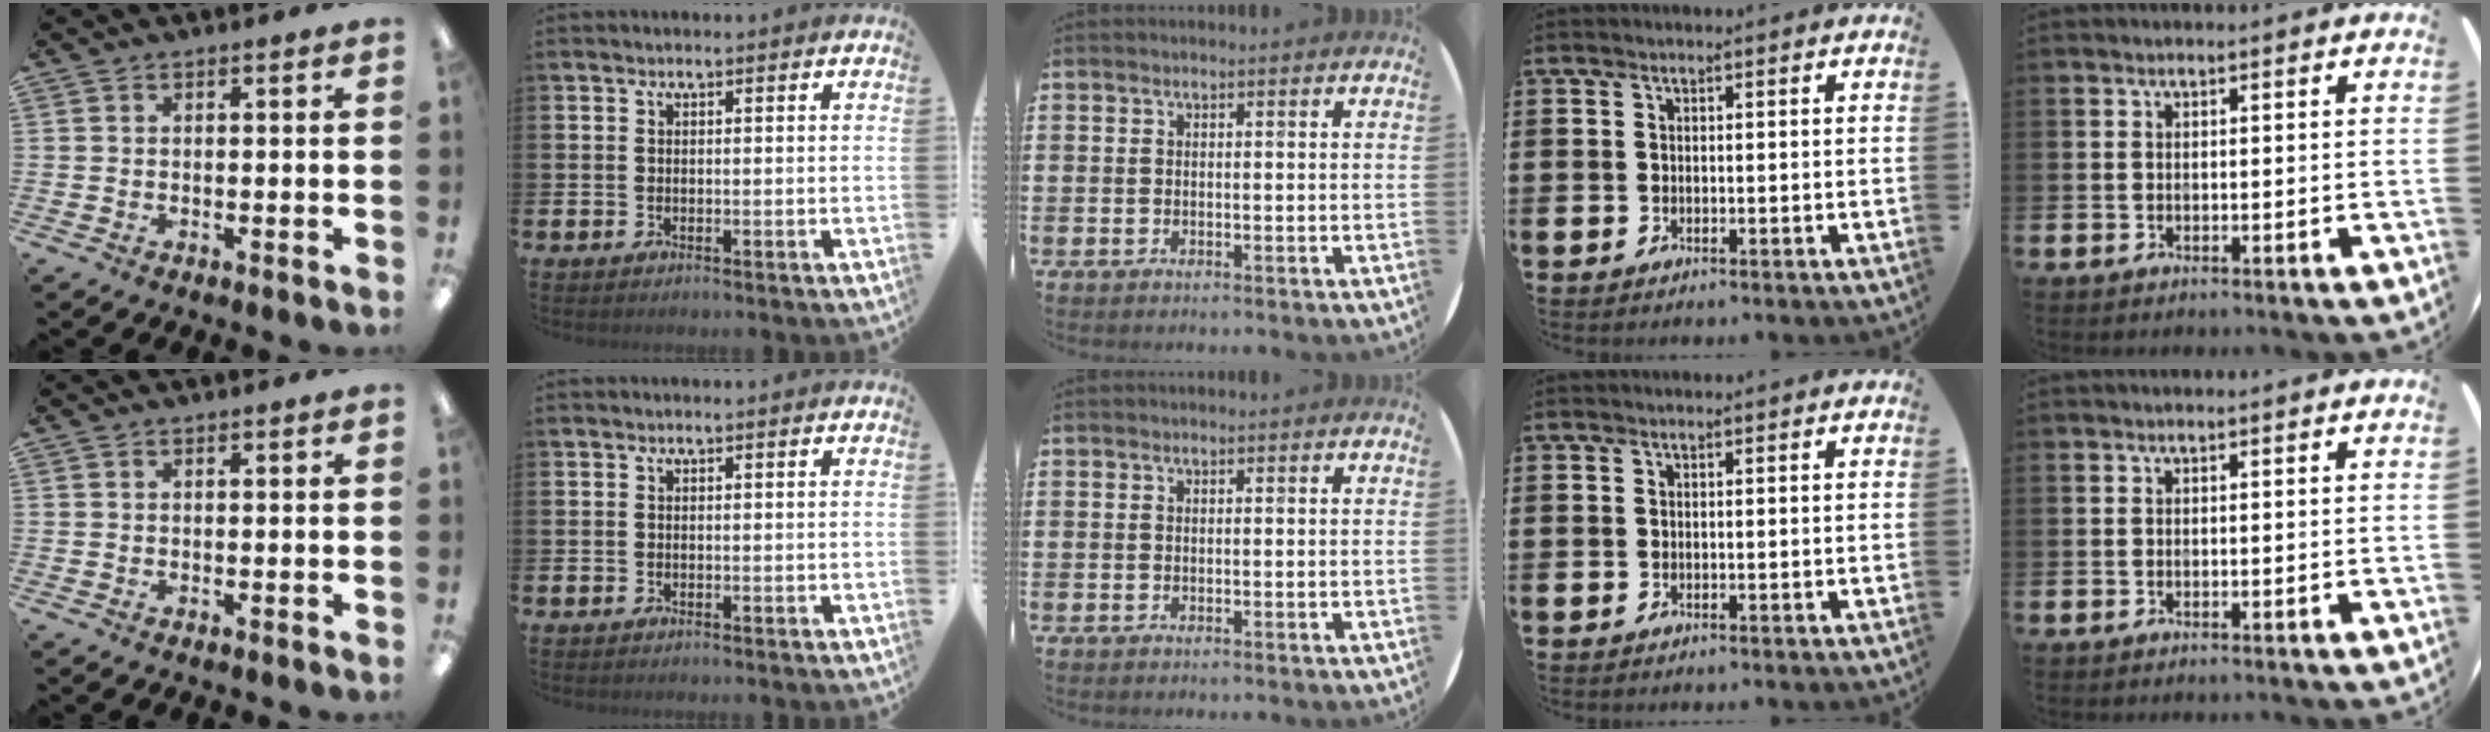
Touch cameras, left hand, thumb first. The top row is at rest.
{}